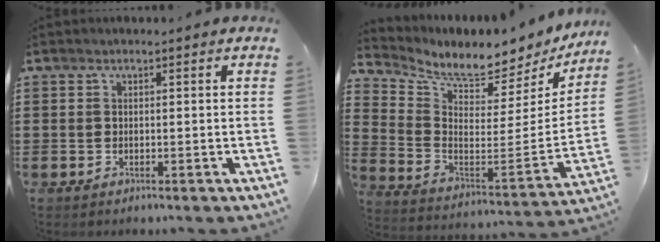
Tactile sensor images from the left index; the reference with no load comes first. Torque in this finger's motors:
{"motor_torque": [2.14, 0.00, 0.15, 0.03]}